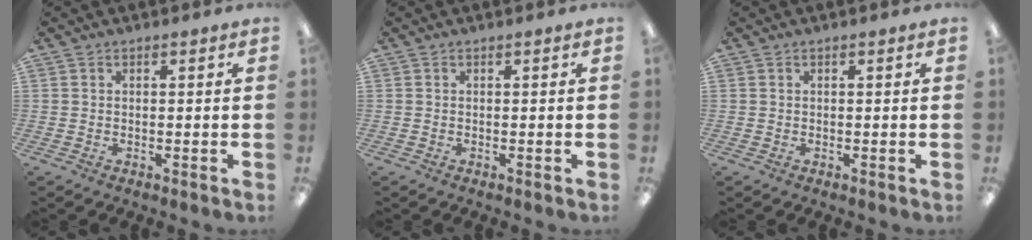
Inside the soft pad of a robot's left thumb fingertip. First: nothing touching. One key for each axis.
{"total": 0.0}
{"total": 0.0}